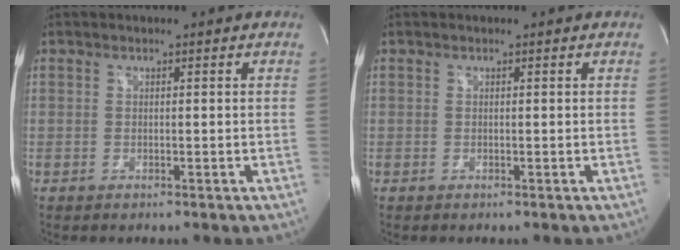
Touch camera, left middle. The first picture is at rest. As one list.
[{"total": 0.0}]